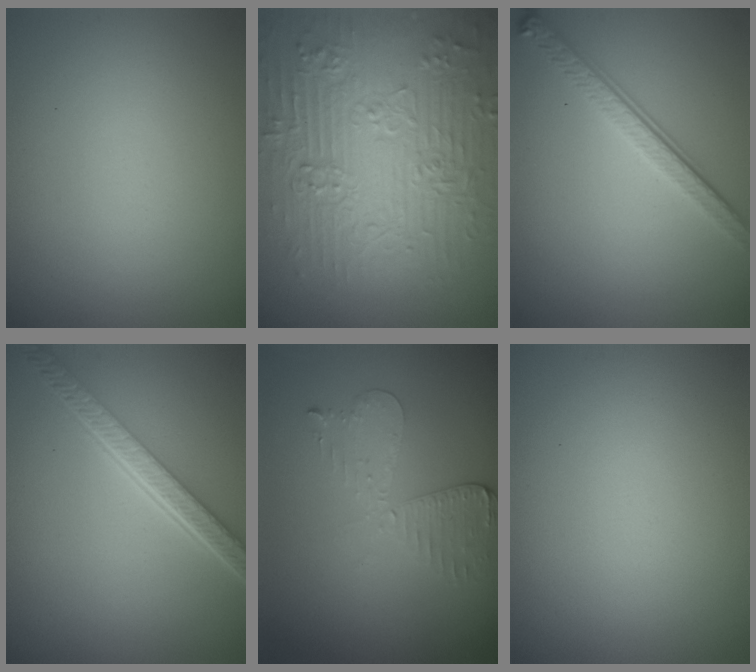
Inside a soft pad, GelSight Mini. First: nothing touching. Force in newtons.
{"total": 9.3, "press": 6.9, "slide": 6.2}
{"total": 4.0, "press": 2.8, "slide": 2.9}
{"total": 5.3, "press": 3.9, "slide": 3.6}
{"total": 2.9, "press": 2.5, "slide": 1.5}
{"total": 0.0}